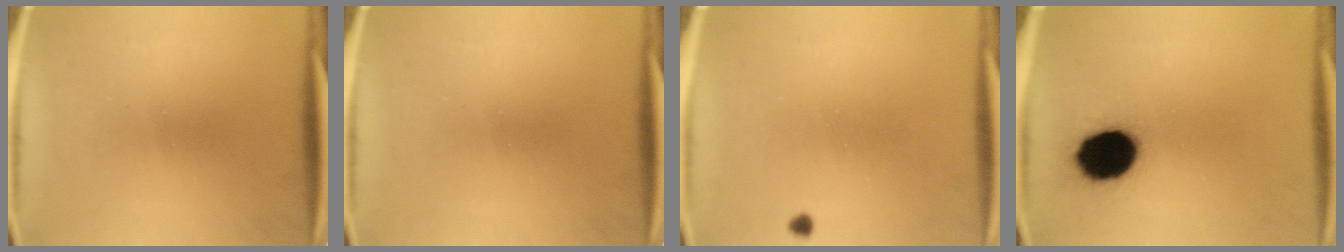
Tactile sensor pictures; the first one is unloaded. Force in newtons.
{"total": 0.0}
{"total": 0.7}
{"total": 14.8}